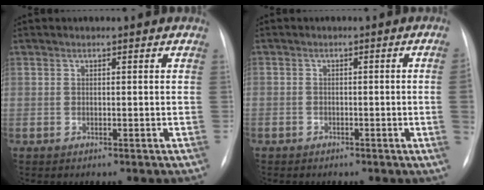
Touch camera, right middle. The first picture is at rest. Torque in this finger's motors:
{"motor_torque": [0.21, -0.58, -0.49, -0.21]}